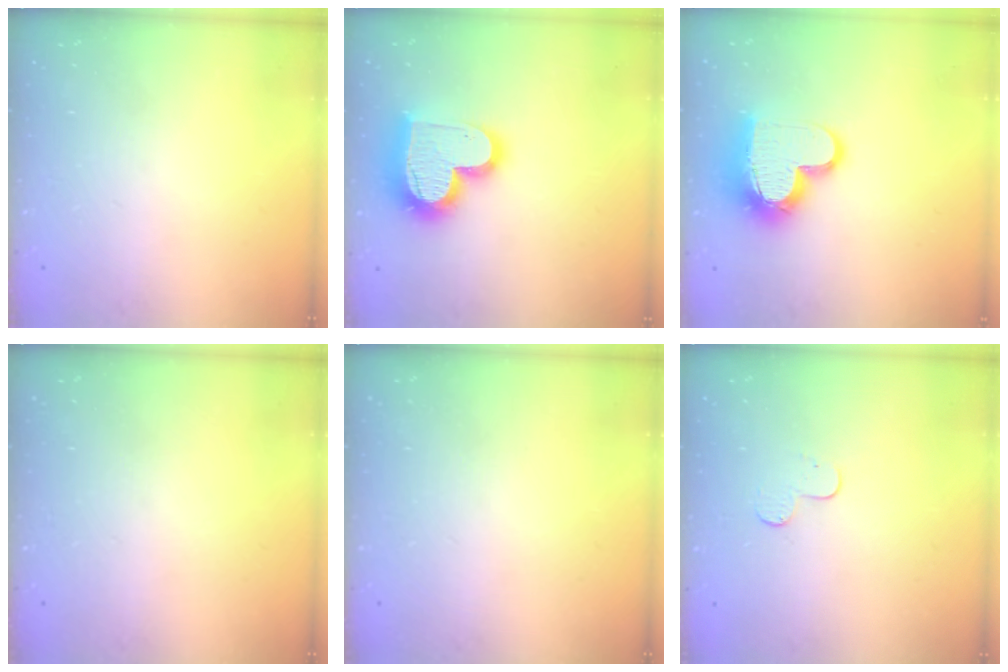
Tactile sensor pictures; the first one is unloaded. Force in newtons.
{"total": 18.8, "press": 18.7, "slide": 1.6}
{"total": 14.7, "press": 14.6, "slide": 1.2}
{"total": 0.0}
{"total": 0.0}
{"total": 4.9, "press": 4.9, "slide": 0.5}